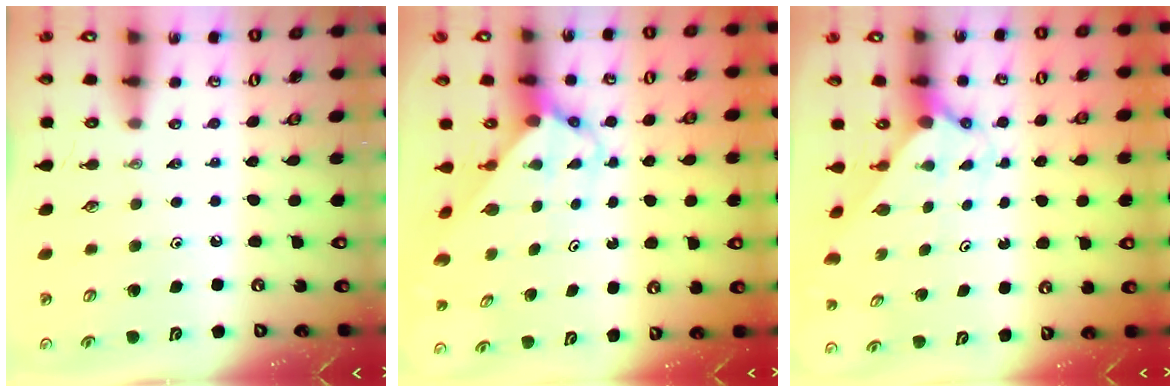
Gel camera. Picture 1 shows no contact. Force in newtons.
{"total": 3.9, "press": 3.9, "slide": 0.4}
{"total": 1.7, "press": 1.7, "slide": 0.1}